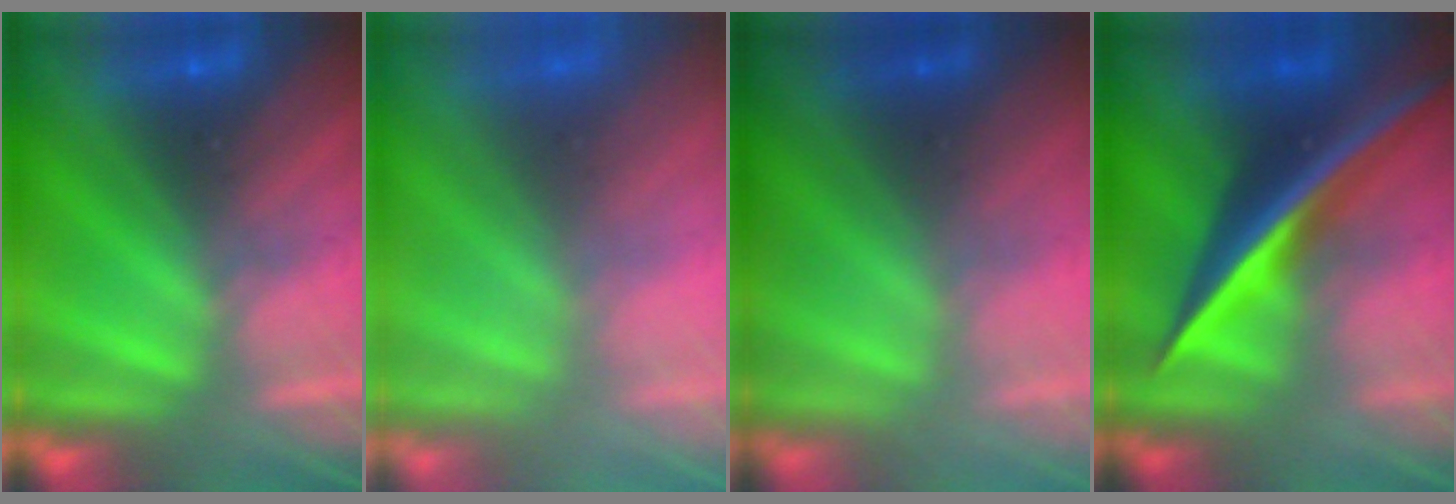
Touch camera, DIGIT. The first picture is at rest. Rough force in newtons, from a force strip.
{"total": 7.4}
{"total": 2.4}
{"total": 2.6}